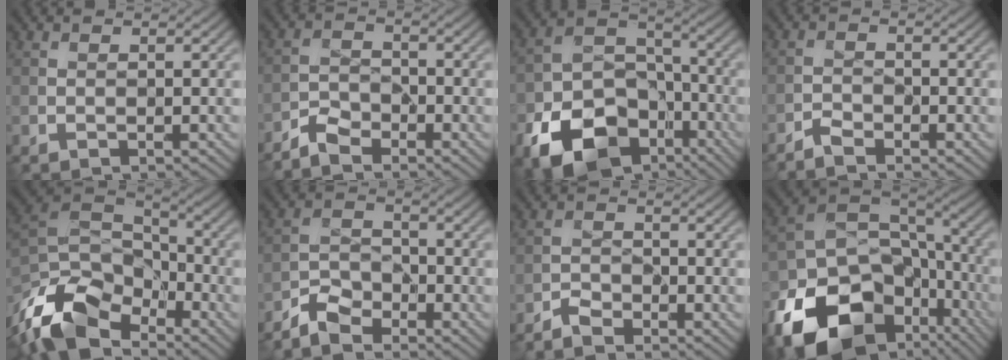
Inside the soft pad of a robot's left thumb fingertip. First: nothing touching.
{"total": 3.8, "force": [-3.3, 1.3, 1.4], "torque": [-0.029, -0.003, -0.078]}
{"total": 14.3, "force": [-7.9, 9.2, 7.6], "torque": [-0.164, -0.042, -0.137]}
{"total": 2.2, "force": [-2.0, 0.5, 0.7], "torque": [-0.016, -0.002, -0.048]}
{"total": 14.6, "force": [-9.0, 7.8, 8.3], "torque": [-0.217, -0.021, -0.176]}
{"total": 4.8, "force": [-4.1, 1.9, 1.7], "torque": [-0.035, -0.005, -0.096]}
{"total": 2.5, "force": [-2.3, 0.7, 0.8], "torque": [-0.015, -0.001, -0.053]}
{"total": 18.9, "force": [-8.9, 13.0, 10.4], "torque": [-0.248, -0.053, -0.132]}